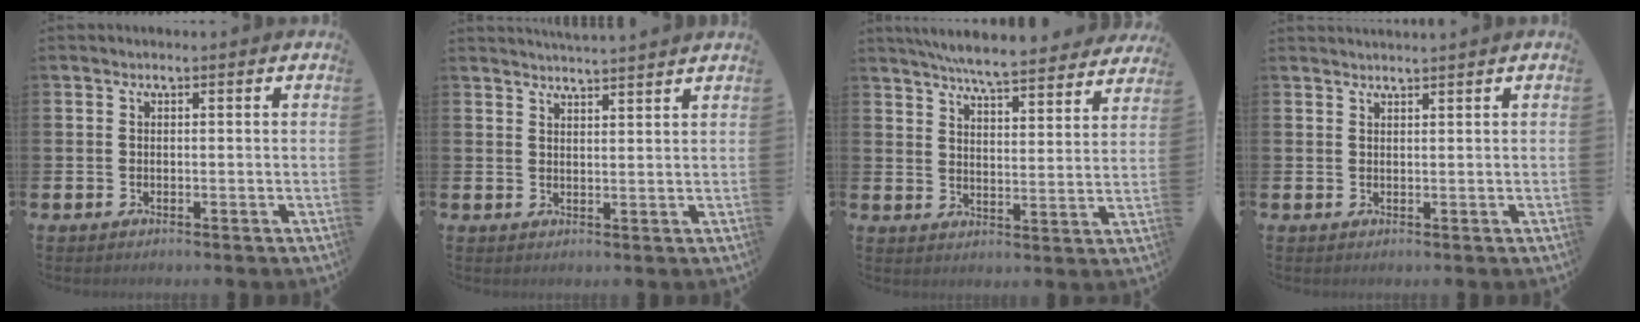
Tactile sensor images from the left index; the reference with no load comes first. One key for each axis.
{"total": 3.1, "fx": 3.1, "fy": -0.5, "fz": -0.1, "tx": 0.001, "ty": -0.019, "tz": 0.056}
{"total": 6.9, "fx": 6.7, "fy": 0.3, "fz": 1.6, "tx": -0.036, "ty": -0.050, "tz": 0.114}
{"total": 1.1, "fx": 1.0, "fy": -0.2, "fz": 0.0, "tx": -0.001, "ty": -0.003, "tz": 0.021}